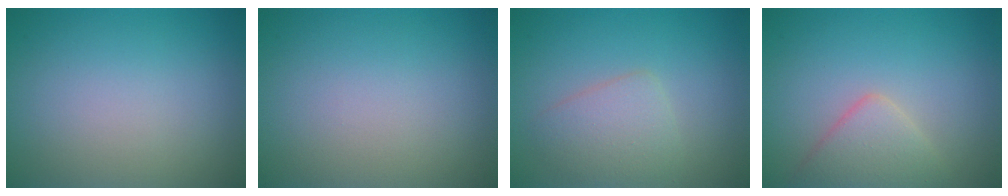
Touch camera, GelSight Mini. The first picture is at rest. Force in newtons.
{"total": 0.0}
{"total": 2.8, "press": 2.8, "slide": 0.1}
{"total": 3.2, "press": 3.2, "slide": 0.1}